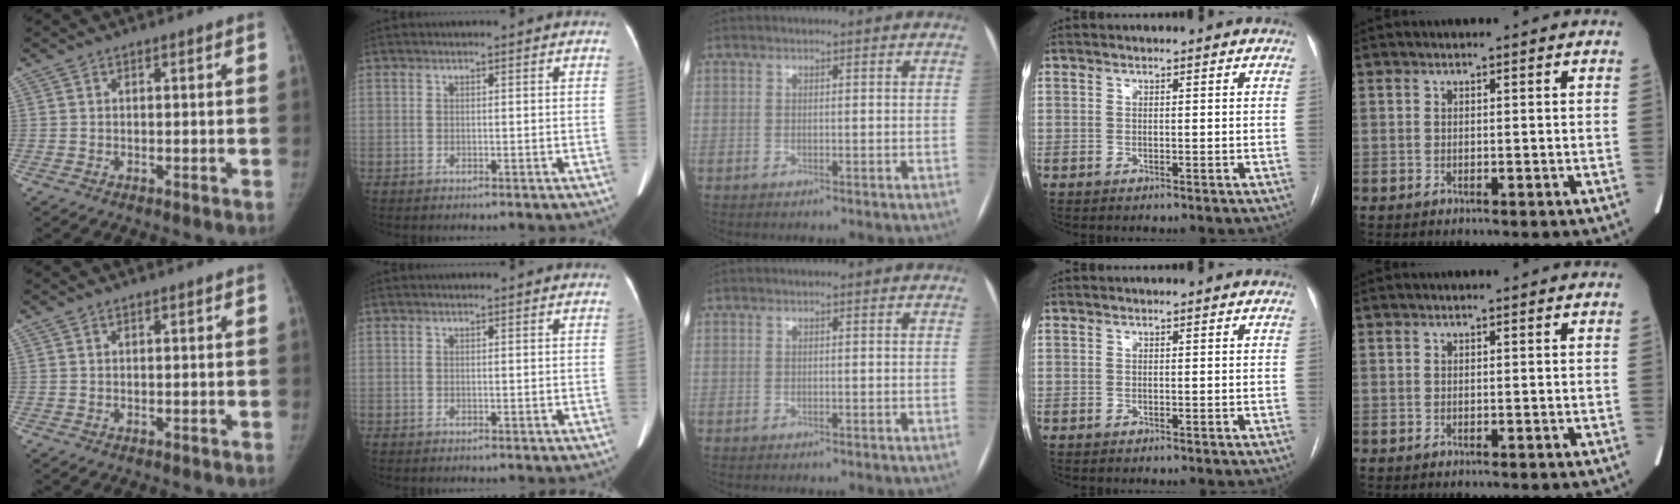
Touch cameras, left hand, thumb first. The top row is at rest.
{"index": {"total": 1.4, "force": [1.3, 0.2, 0.4], "torque": [-0.008, 0.009, 0.013]}}